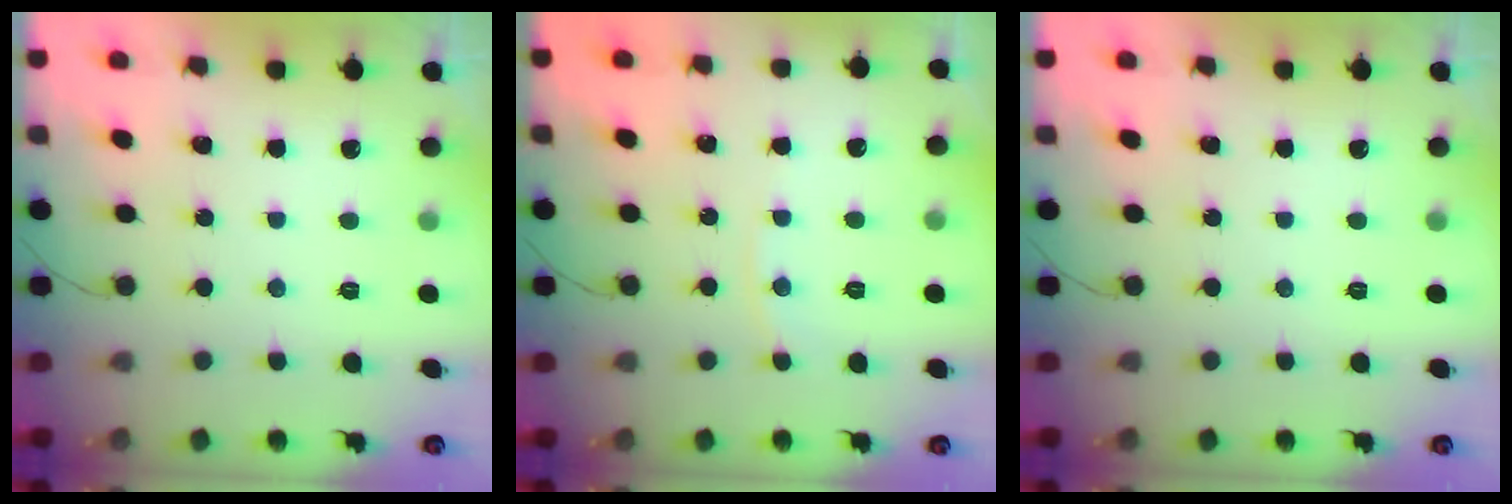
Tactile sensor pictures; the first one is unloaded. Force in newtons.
{"total": 5.6, "press": 5.6, "slide": 0.7}
{"total": 0.0}